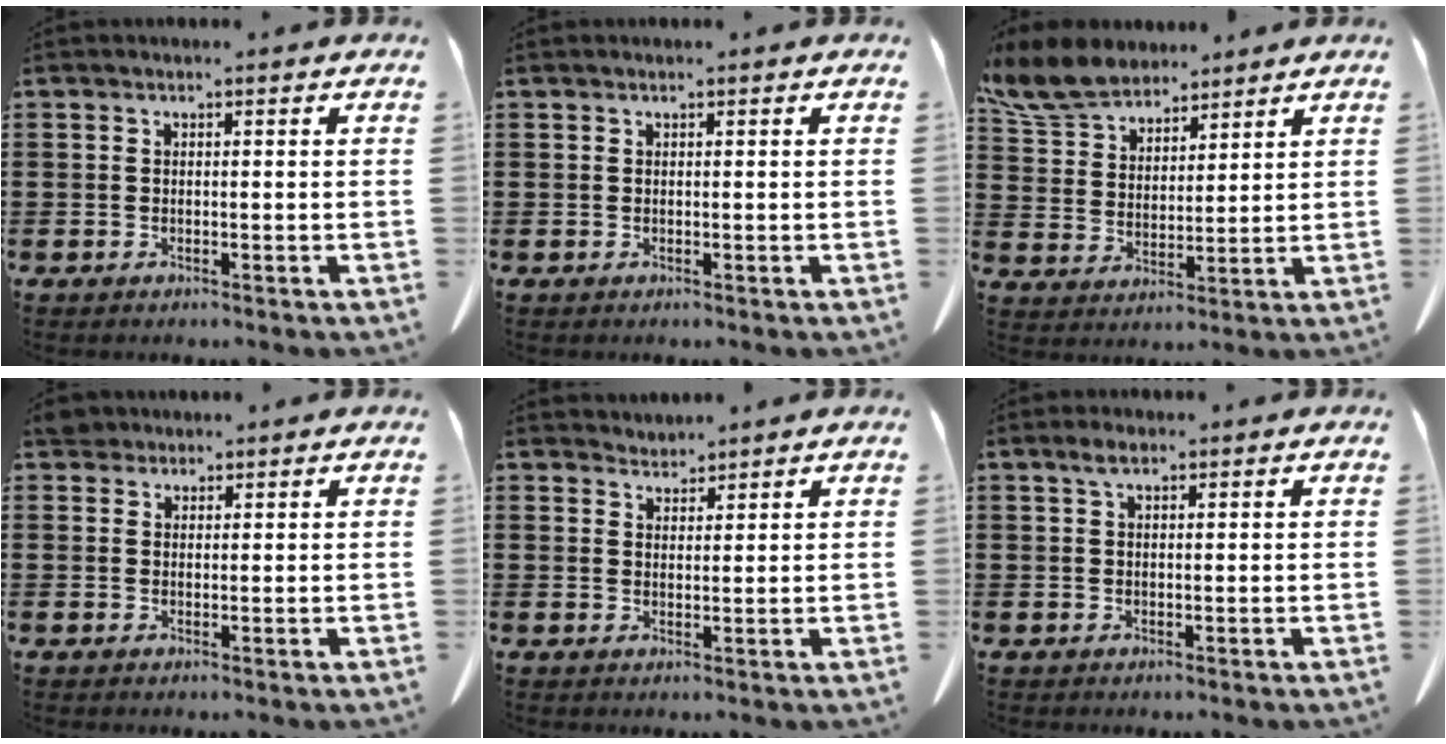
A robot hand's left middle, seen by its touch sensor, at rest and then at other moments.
{"total": 0.0}
{"total": 8.9, "force": [7.6, 3.1, 3.3], "torque": [-0.095, -0.015, 0.144]}
{"total": 2.6, "force": [2.2, 1.2, 0.7], "torque": [-0.022, 0.007, 0.043]}
{"total": 2.1, "force": [2.1, 0.2, -0.4], "torque": [0.002, -0.004, 0.040]}
{"total": 2.1, "force": [1.0, 0.7, 1.6], "torque": [-0.035, 0.006, 0.017]}